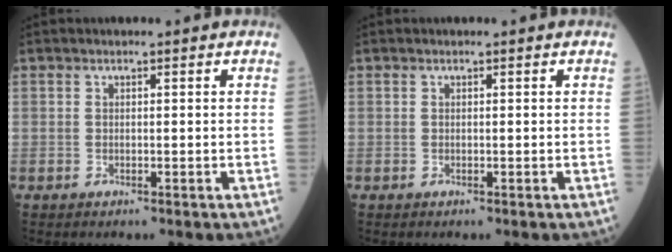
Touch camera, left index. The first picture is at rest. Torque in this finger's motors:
{"motor_torque": [0.02, -0.02, -0.01, -0.01]}